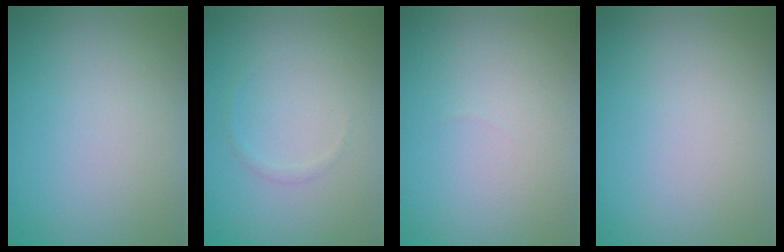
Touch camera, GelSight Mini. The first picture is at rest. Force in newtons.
{"total": 0.5, "press": 0.5, "slide": 0.0}
{"total": 0.0}
{"total": 0.0}